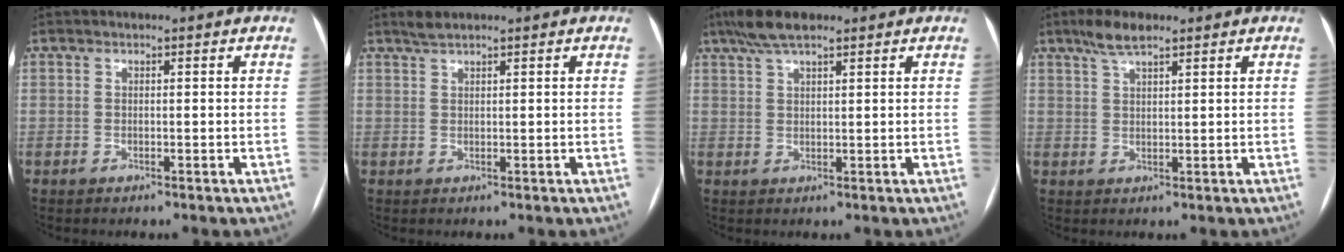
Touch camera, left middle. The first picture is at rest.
{"total": 1.5, "force": [1.3, 0.1, 0.7], "torque": [-0.018, 0.010, 0.029]}
{"total": 5.9, "force": [4.2, 1.4, 3.8], "torque": [-0.080, 0.024, 0.077]}
{"total": 4.2, "force": [3.1, 1.0, 2.7], "torque": [-0.058, 0.012, 0.058]}